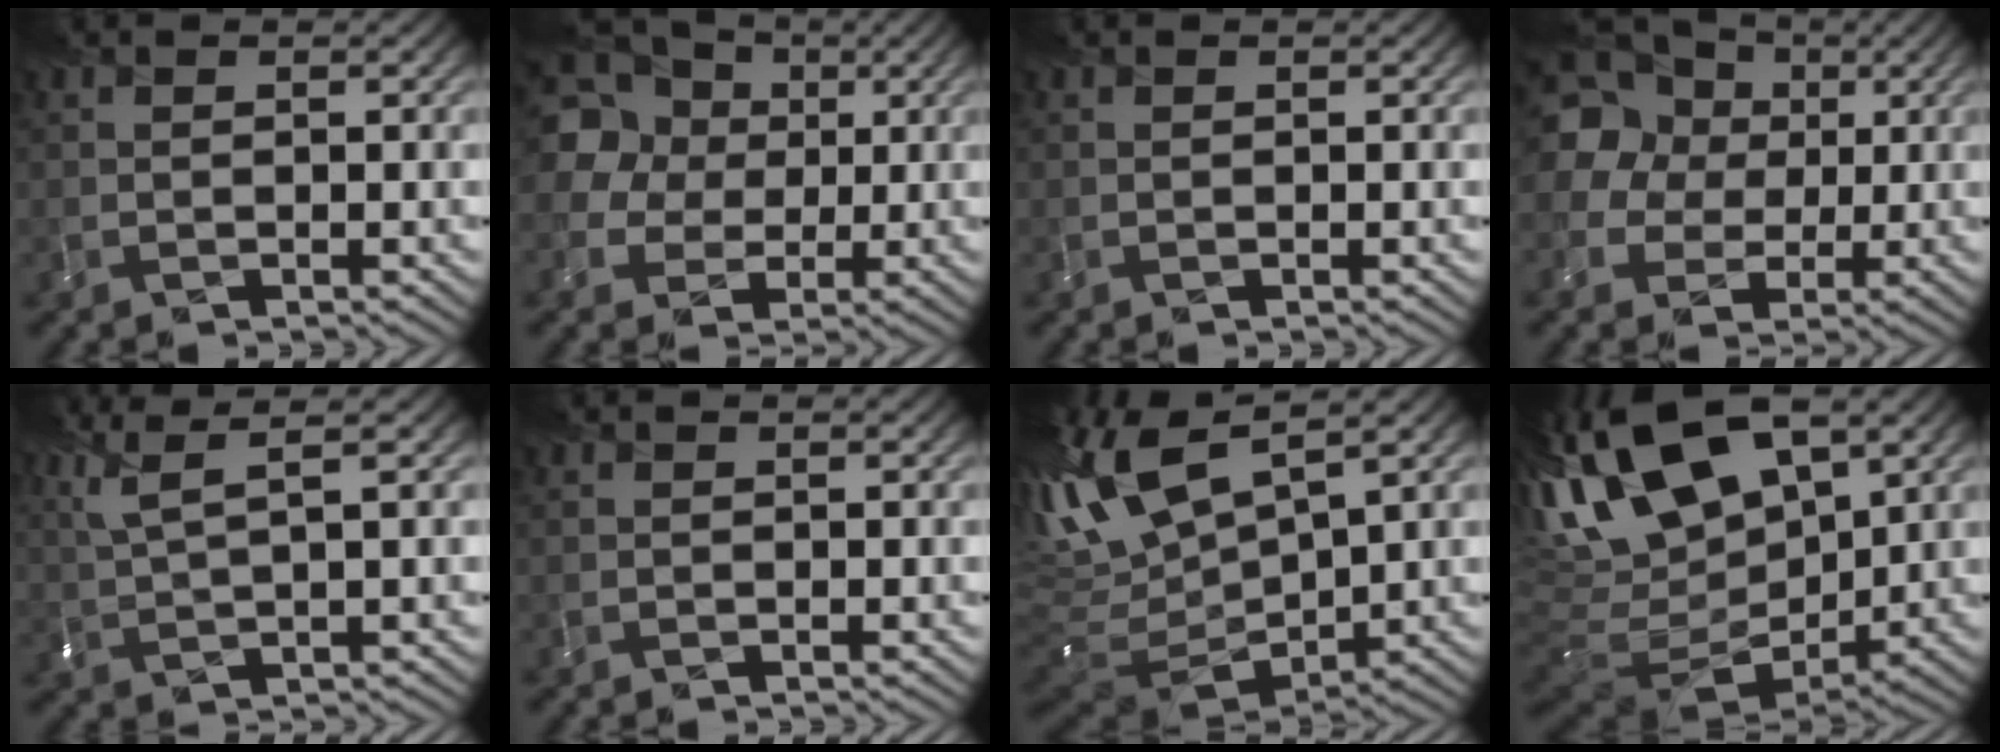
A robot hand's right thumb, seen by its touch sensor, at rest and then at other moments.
{"total": 14.6, "force": [4.0, 12.6, 6.3], "torque": [-0.202, 0.026, 0.062]}
{"total": 0.0}
{"total": 16.4, "force": [4.4, 14.2, 7.0], "torque": [-0.213, 0.022, 0.060]}
{"total": 5.7, "force": [3.2, 1.3, 4.6], "torque": [-0.101, 0.016, 0.070]}
{"total": 0.0}
{"total": 15.4, "force": [3.8, 7.0, 13.1], "torque": [-0.292, -0.001, 0.085]}
{"total": 19.3, "force": [5.8, 10.8, 14.9], "torque": [-0.304, 0.016, 0.123]}